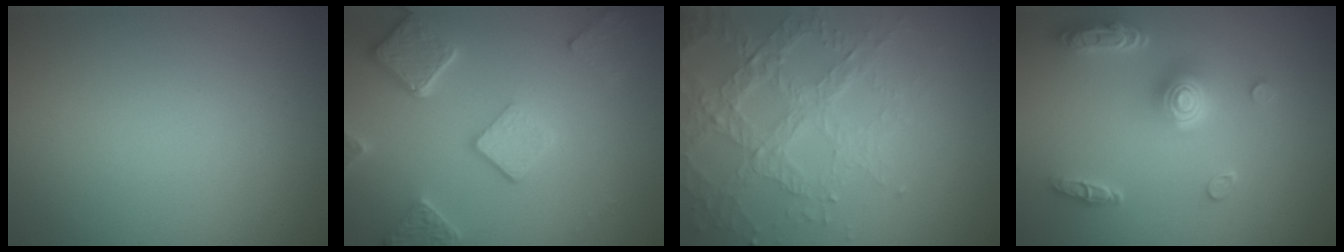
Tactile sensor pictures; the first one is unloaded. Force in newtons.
{"total": 5.2, "press": 4.0, "slide": 3.4}
{"total": 5.1, "press": 4.4, "slide": 2.5}
{"total": 5.0, "press": 4.1, "slide": 2.8}